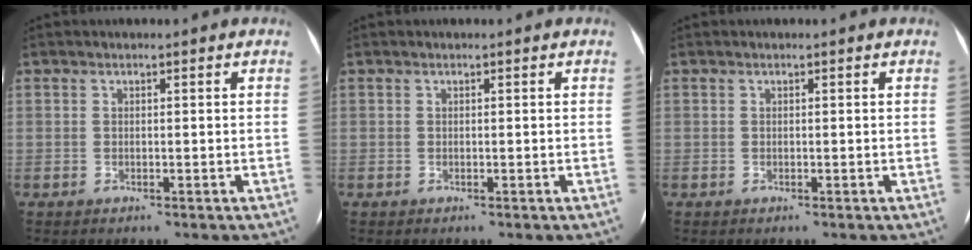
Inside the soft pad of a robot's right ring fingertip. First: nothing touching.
{"total": 0.0}
{"total": 0.0}